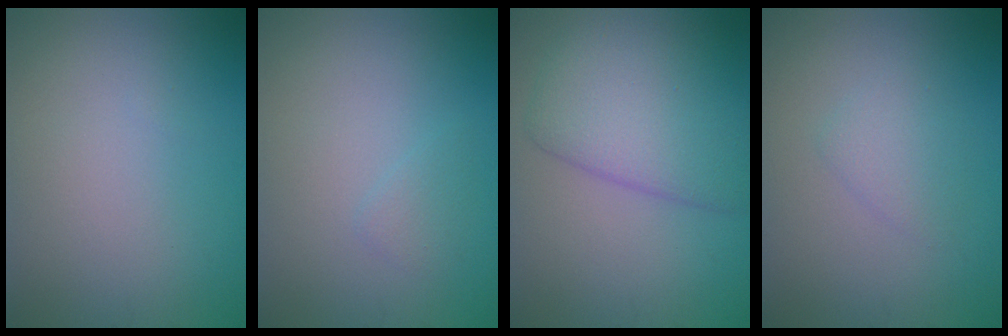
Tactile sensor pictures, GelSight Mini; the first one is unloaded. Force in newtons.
{"total": 0.9, "press": 0.9, "slide": 0.0}
{"total": 5.9, "press": 5.9, "slide": 0.3}
{"total": 1.5, "press": 1.5, "slide": 0.1}